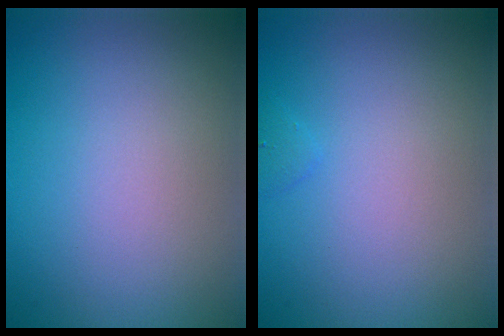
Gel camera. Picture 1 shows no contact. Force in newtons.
{"total": 0.5, "press": 0.5, "slide": 0.1}